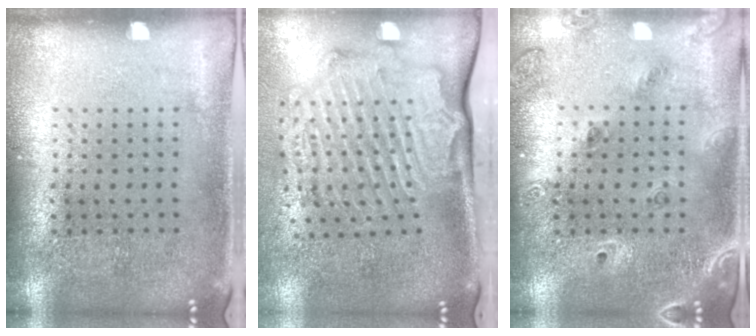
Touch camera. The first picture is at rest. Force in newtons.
{"total": 2.4, "press": 2.2, "slide": 0.9}
{"total": 1.6, "press": 1.4, "slide": 0.9}